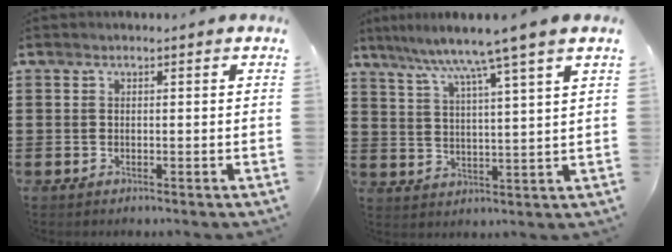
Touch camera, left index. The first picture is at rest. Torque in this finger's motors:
{"motor_torque": [0.93, -1.20, 1.05, 0.21]}